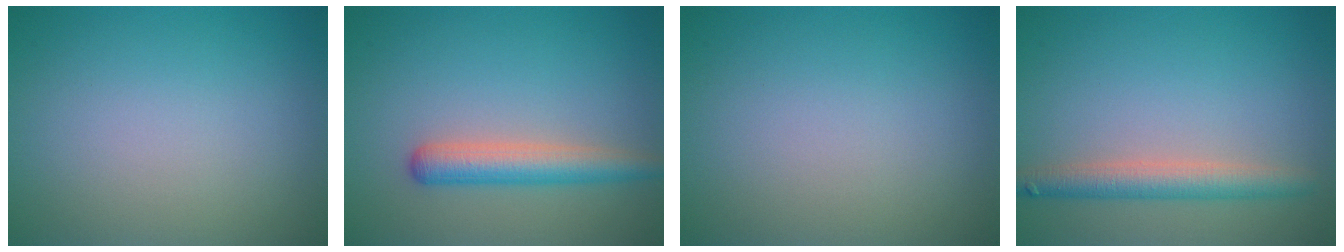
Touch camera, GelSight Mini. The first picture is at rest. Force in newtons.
{"total": 3.5, "press": 3.5, "slide": 0.1}
{"total": 0.0}
{"total": 3.3, "press": 3.3, "slide": 0.0}